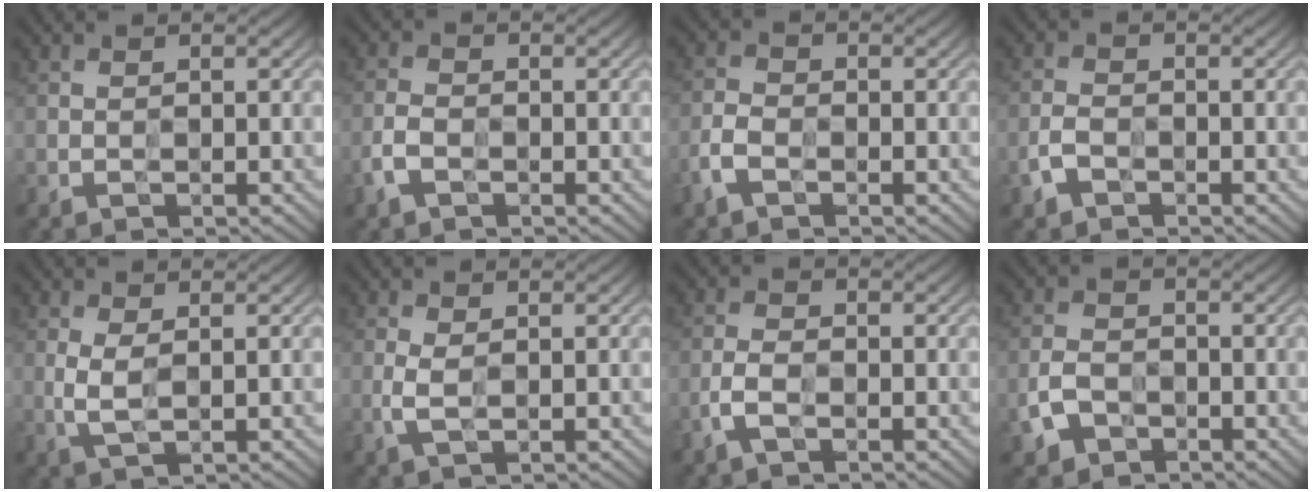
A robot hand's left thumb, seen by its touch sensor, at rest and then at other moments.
{"total": 3.8, "force": [-2.3, 2.3, 1.9], "torque": [-0.040, -0.007, -0.051]}
{"total": 3.8, "force": [-2.5, 2.3, 1.9], "torque": [-0.042, -0.006, -0.058]}
{"total": 3.3, "force": [-2.3, 2.0, 1.4], "torque": [-0.027, -0.005, -0.047]}
{"total": 2.8, "force": [0.3, 1.2, 2.5], "torque": [-0.059, -0.004, 0.005]}
{"total": 2.6, "force": [-0.4, 1.4, 2.2], "torque": [-0.054, -0.003, -0.008]}
{"total": 3.7, "force": [-2.2, 1.9, 2.2], "torque": [-0.050, -0.005, -0.046]}
{"total": 4.4, "force": [-2.8, 3.0, 1.8], "torque": [-0.038, -0.010, -0.058]}